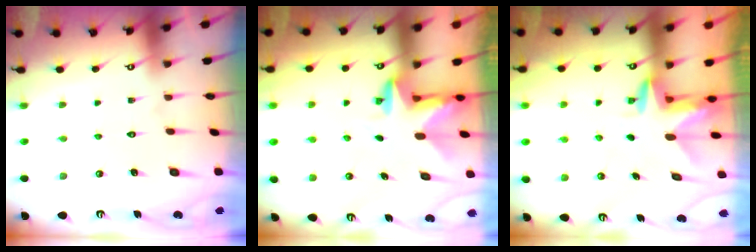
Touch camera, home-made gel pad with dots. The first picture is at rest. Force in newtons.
{"total": 2.9, "press": 2.9, "slide": 0.2}
{"total": 3.0, "press": 3.0, "slide": 0.2}